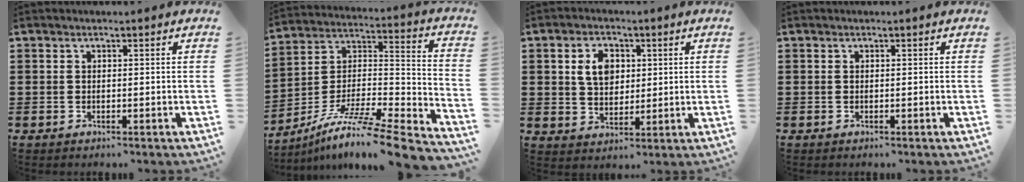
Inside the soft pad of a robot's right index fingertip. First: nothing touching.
{"total": 9.8, "force": [-7.5, 0.7, 6.2], "torque": [-0.109, -0.005, -0.146]}
{"total": 5.5, "force": [1.4, 3.9, 3.6], "torque": [-0.076, 0.011, 0.021]}
{"total": 0.0}